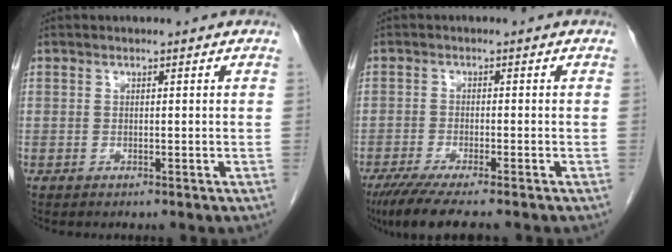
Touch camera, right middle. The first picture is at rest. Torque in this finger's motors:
{"motor_torque": [0.63, -0.44, 0.25, 0.07]}